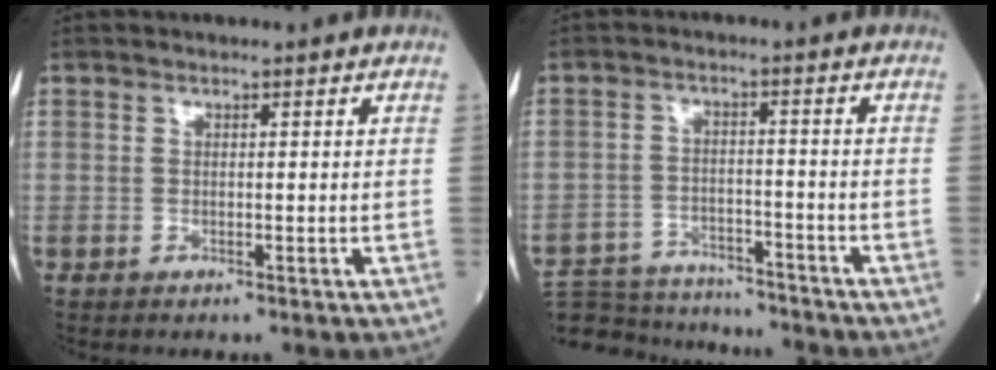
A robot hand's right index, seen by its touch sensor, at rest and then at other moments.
{"total": 14.9, "force": [-14.1, 3.3, 3.6], "torque": [-0.070, 0.010, -0.206]}